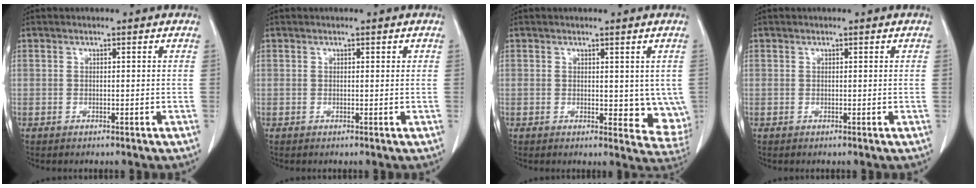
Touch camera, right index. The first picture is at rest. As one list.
[{"total": 0.5, "force": [0.2, 0.3, 0.3], "torque": [0.000, 0.001, 0.001]}, {"total": 7.1, "force": [0.7, 3.7, 6.0], "torque": [-0.056, -0.018, 0.012]}, {"total": 0.0}]